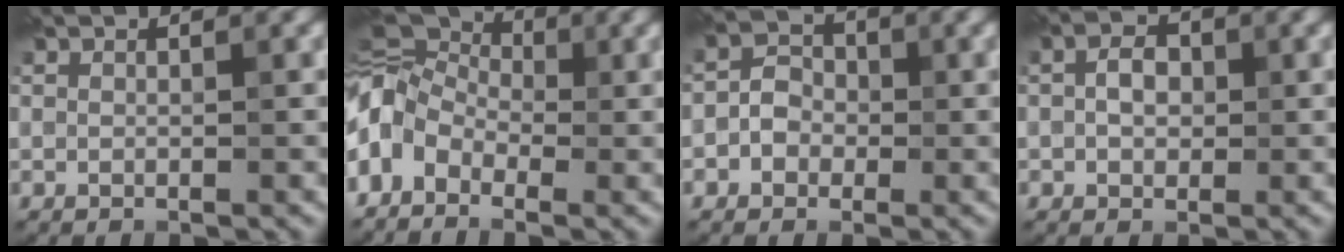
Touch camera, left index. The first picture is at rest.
{"total": 9.2, "force": [-2.0, 6.8, 5.9], "torque": [-0.109, 0.020, -0.052]}
{"total": 2.4, "force": [-0.7, 2.0, 1.1], "torque": [-0.013, 0.006, -0.019]}
{"total": 2.4, "force": [0.0, 1.7, 1.7], "torque": [-0.030, 0.004, -0.006]}